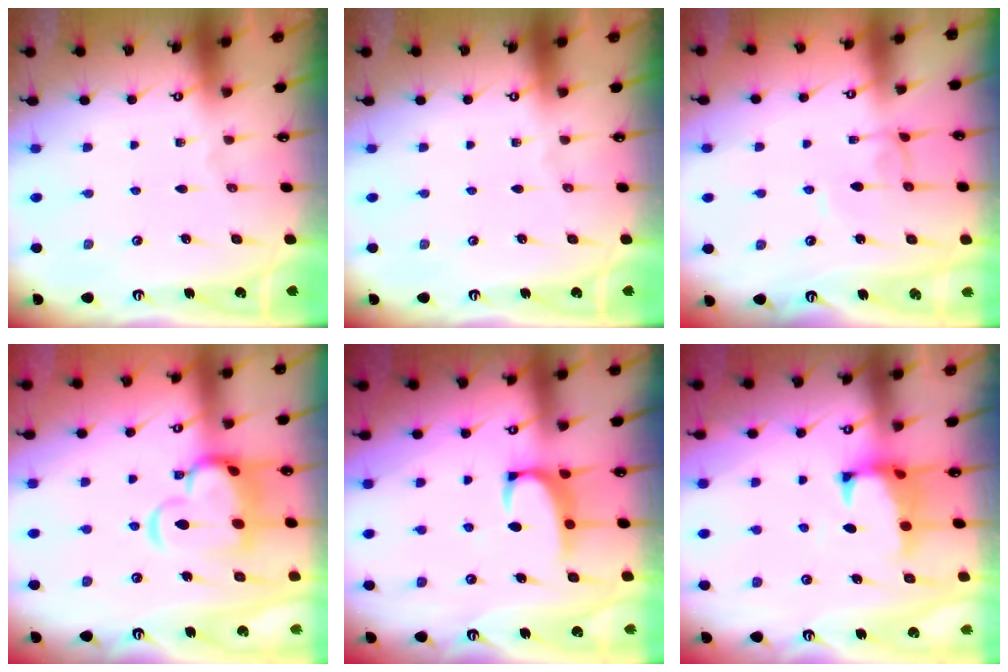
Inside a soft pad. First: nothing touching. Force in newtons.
{"total": 0.0}
{"total": 1.7, "press": 1.7, "slide": 0.1}
{"total": 8.8, "press": 8.6, "slide": 1.7}
{"total": 2.5, "press": 2.4, "slide": 0.7}
{"total": 1.0, "press": 0.2, "slide": 1.0}